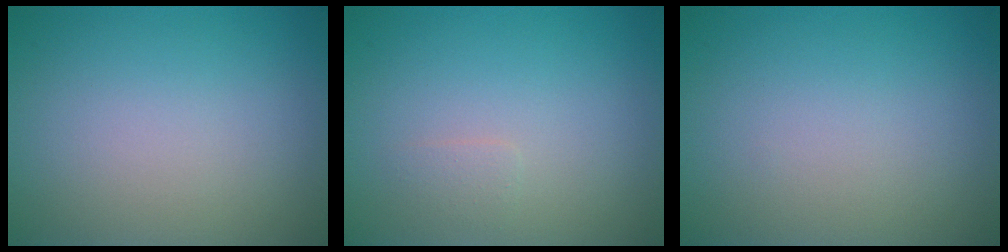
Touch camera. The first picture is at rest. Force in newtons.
{"total": 0.8, "press": 0.8, "slide": 0.1}
{"total": 0.0}